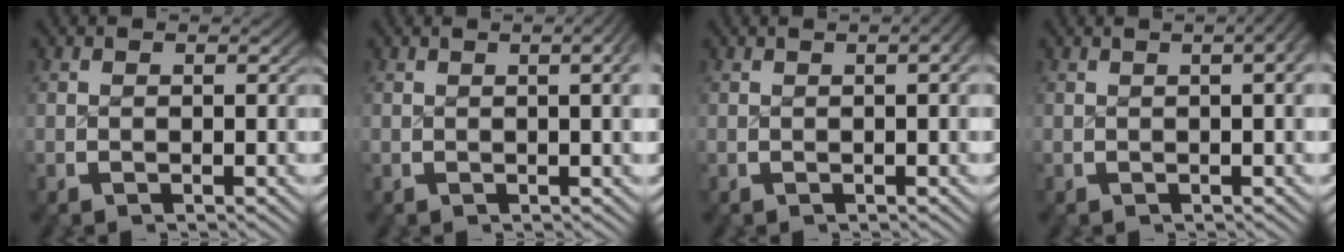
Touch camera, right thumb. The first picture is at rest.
{"total": 3.3, "force": [0.5, 1.1, 3.0], "torque": [-0.028, 0.012, 0.004]}
{"total": 2.2, "force": [0.3, 0.7, 2.1], "torque": [-0.023, 0.013, 0.003]}
{"total": 5.2, "force": [1.2, 2.1, 4.6], "torque": [-0.040, 0.029, 0.007]}